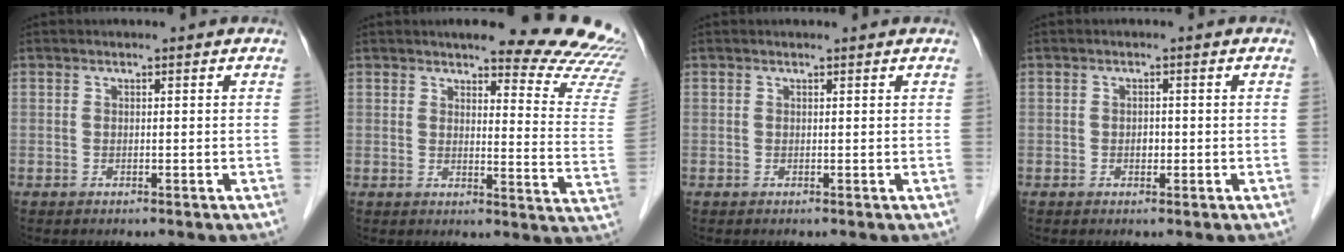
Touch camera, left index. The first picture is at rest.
{"total": 16.3, "force": [15.2, 1.6, 5.6], "torque": [-0.049, -0.102, 0.148]}
{"total": 1.0, "force": [1.0, 0.2, 0.1], "torque": [-0.011, 0.008, 0.010]}
{"total": 1.2, "force": [-0.3, 0.8, 0.8], "torque": [-0.013, 0.002, -0.004]}